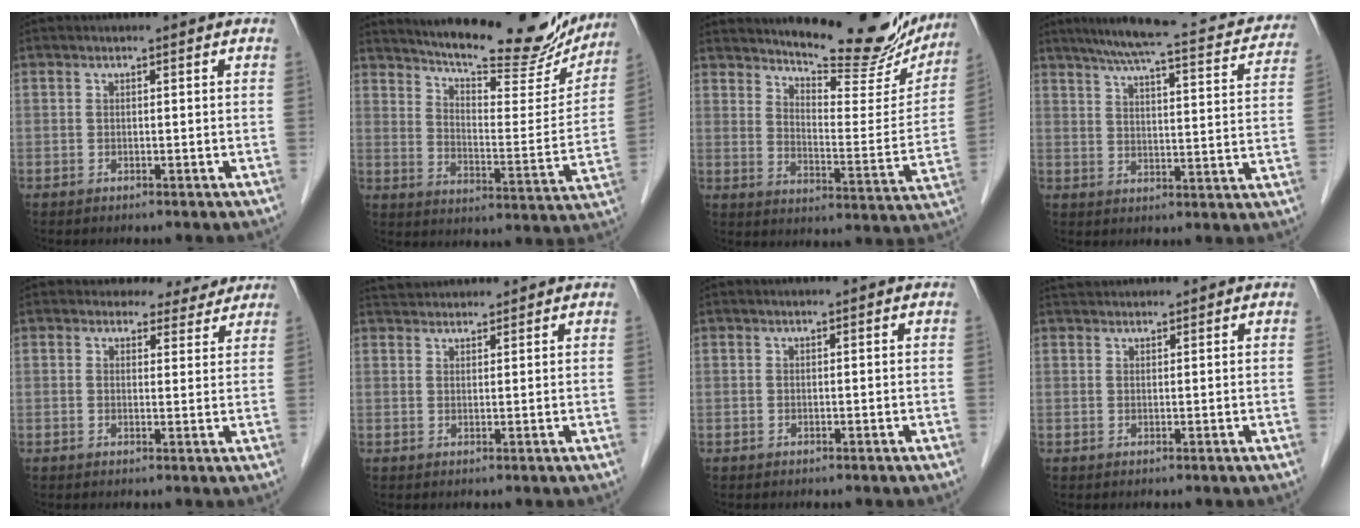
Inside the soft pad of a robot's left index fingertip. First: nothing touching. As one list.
[{"total": 21.9, "force": [19.6, 4.3, 8.9], "torque": [-0.129, -0.030, 0.260]}, {"total": 18.0, "force": [16.4, 3.8, 6.4], "torque": [-0.080, -0.047, 0.209]}, {"total": 21.3, "force": [18.2, 3.7, 10.4], "torque": [-0.148, 0.011, 0.221]}, {"total": 5.1, "force": [4.6, 2.1, 0.3], "torque": [0.006, -0.004, 0.043]}, {"total": 5.4, "force": [5.2, 0.9, 1.0], "torque": [-0.018, 0.040, 0.085]}, {"total": 0.5, "force": [0.5, 0.0, 0.2], "torque": [-0.004, 0.005, 0.008]}, {"total": 3.3, "force": [3.2, 0.5, 0.7], "torque": [-0.010, 0.036, 0.057]}]